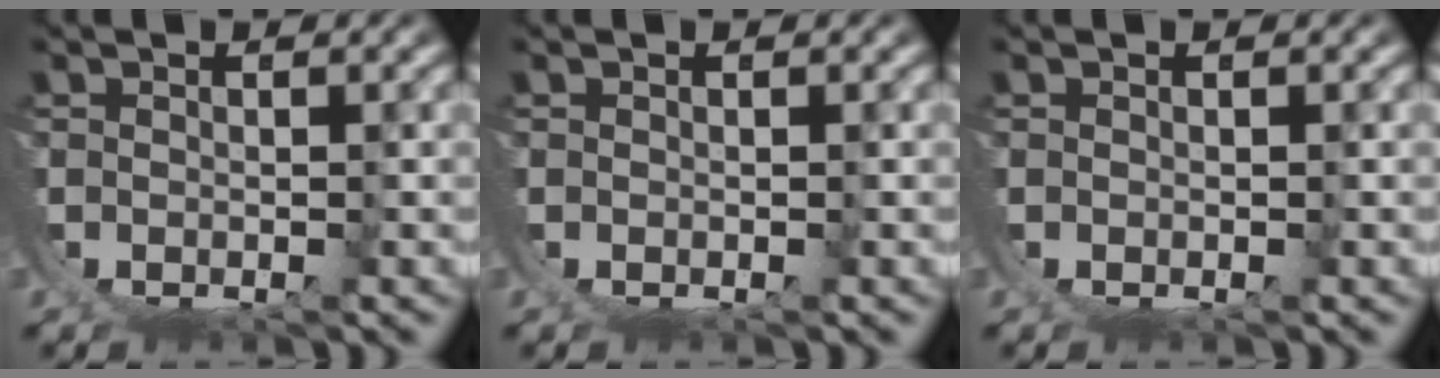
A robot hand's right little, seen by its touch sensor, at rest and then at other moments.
{"total": 0.0}
{"total": 0.0}